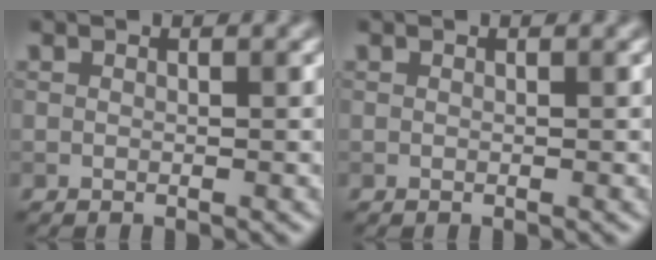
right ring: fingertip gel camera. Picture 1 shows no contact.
{"total": 0.0}